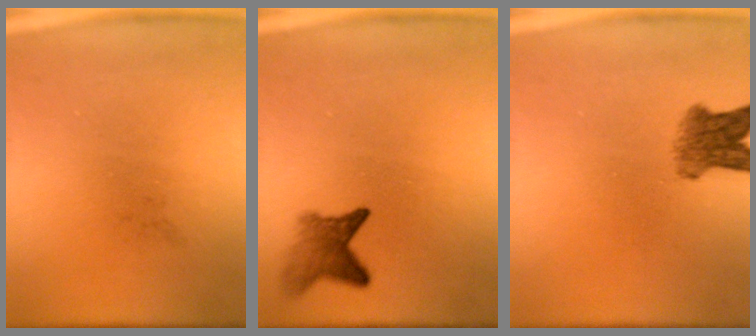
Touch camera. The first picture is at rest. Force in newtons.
{"total": 3.1}
{"total": 4.8}